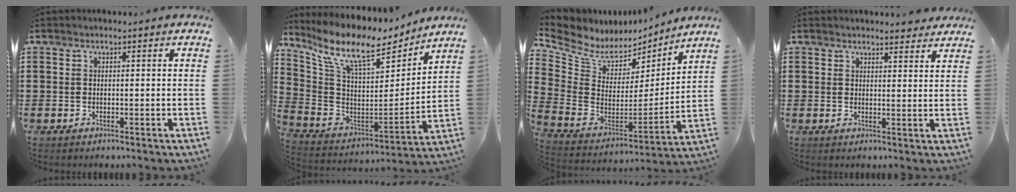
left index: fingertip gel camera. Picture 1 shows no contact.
{"total": 11.5, "force": [8.8, 3.1, 6.7], "torque": [-0.160, -0.058, 0.149]}
{"total": 6.3, "force": [5.2, 3.3, 1.5], "torque": [-0.071, -0.042, 0.091]}
{"total": 2.7, "force": [2.7, 0.4, 0.5], "torque": [-0.008, -0.008, 0.049]}